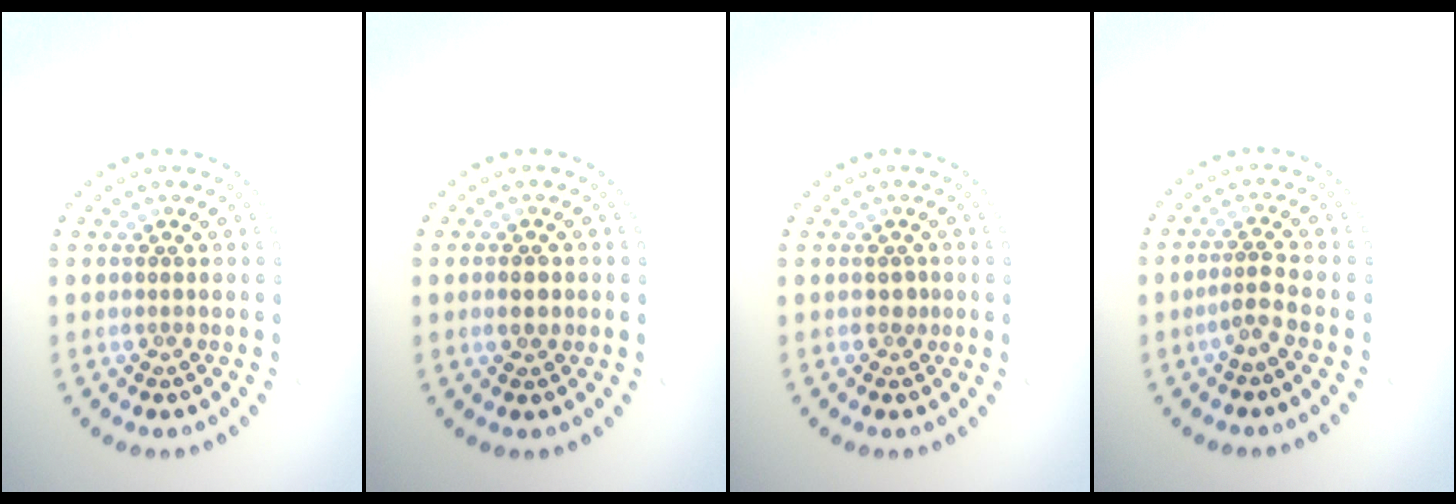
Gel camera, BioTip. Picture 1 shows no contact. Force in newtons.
{"total": 1.2, "press": 1.2, "slide": 0.1}
{"total": 0.6, "press": 0.5, "slide": 0.3}
{"total": 1.6, "press": 1.1, "slide": 1.2}